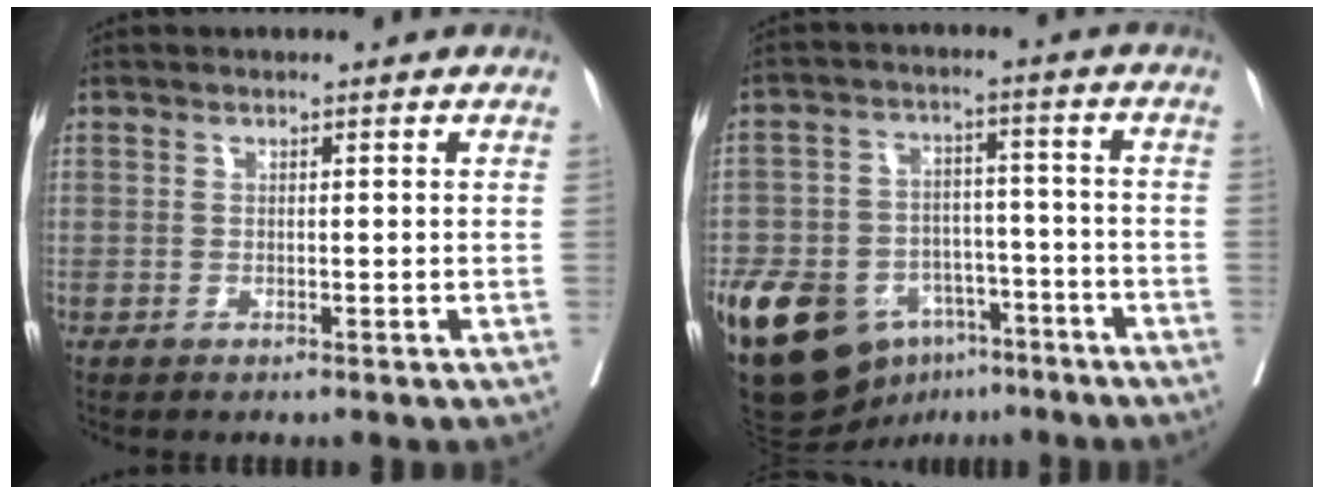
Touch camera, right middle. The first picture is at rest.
{"total": 16.6, "force": [-9.4, 10.5, 8.7], "torque": [-0.159, 0.017, -0.149]}